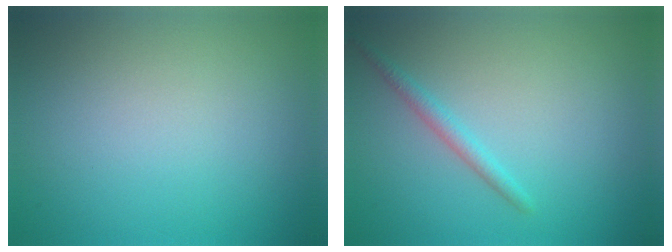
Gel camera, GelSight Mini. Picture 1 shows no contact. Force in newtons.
{"total": 1.4, "press": 1.4, "slide": 0.0}